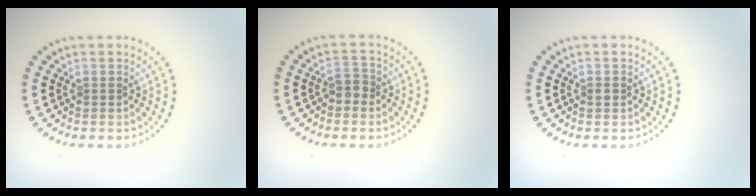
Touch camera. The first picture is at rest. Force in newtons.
{"total": 1.5, "press": 1.3, "slide": 0.6}
{"total": 0.7, "press": 0.7, "slide": 0.0}